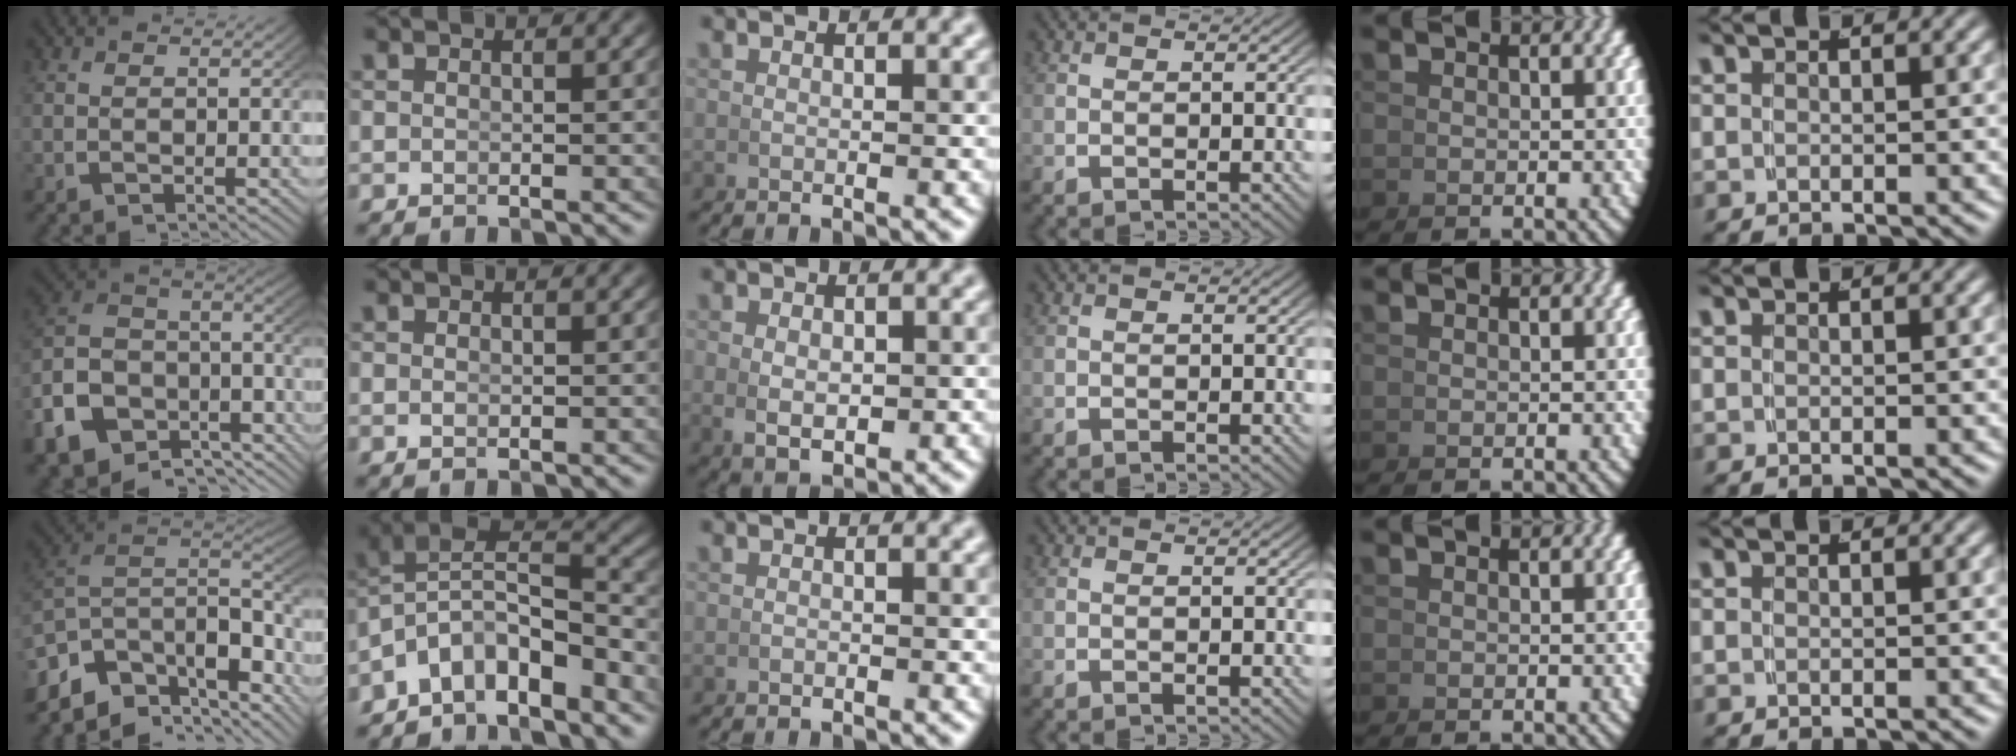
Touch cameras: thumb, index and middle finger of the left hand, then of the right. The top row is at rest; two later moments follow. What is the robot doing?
{"motion": "lift_and_place", "object": "hoodie"}